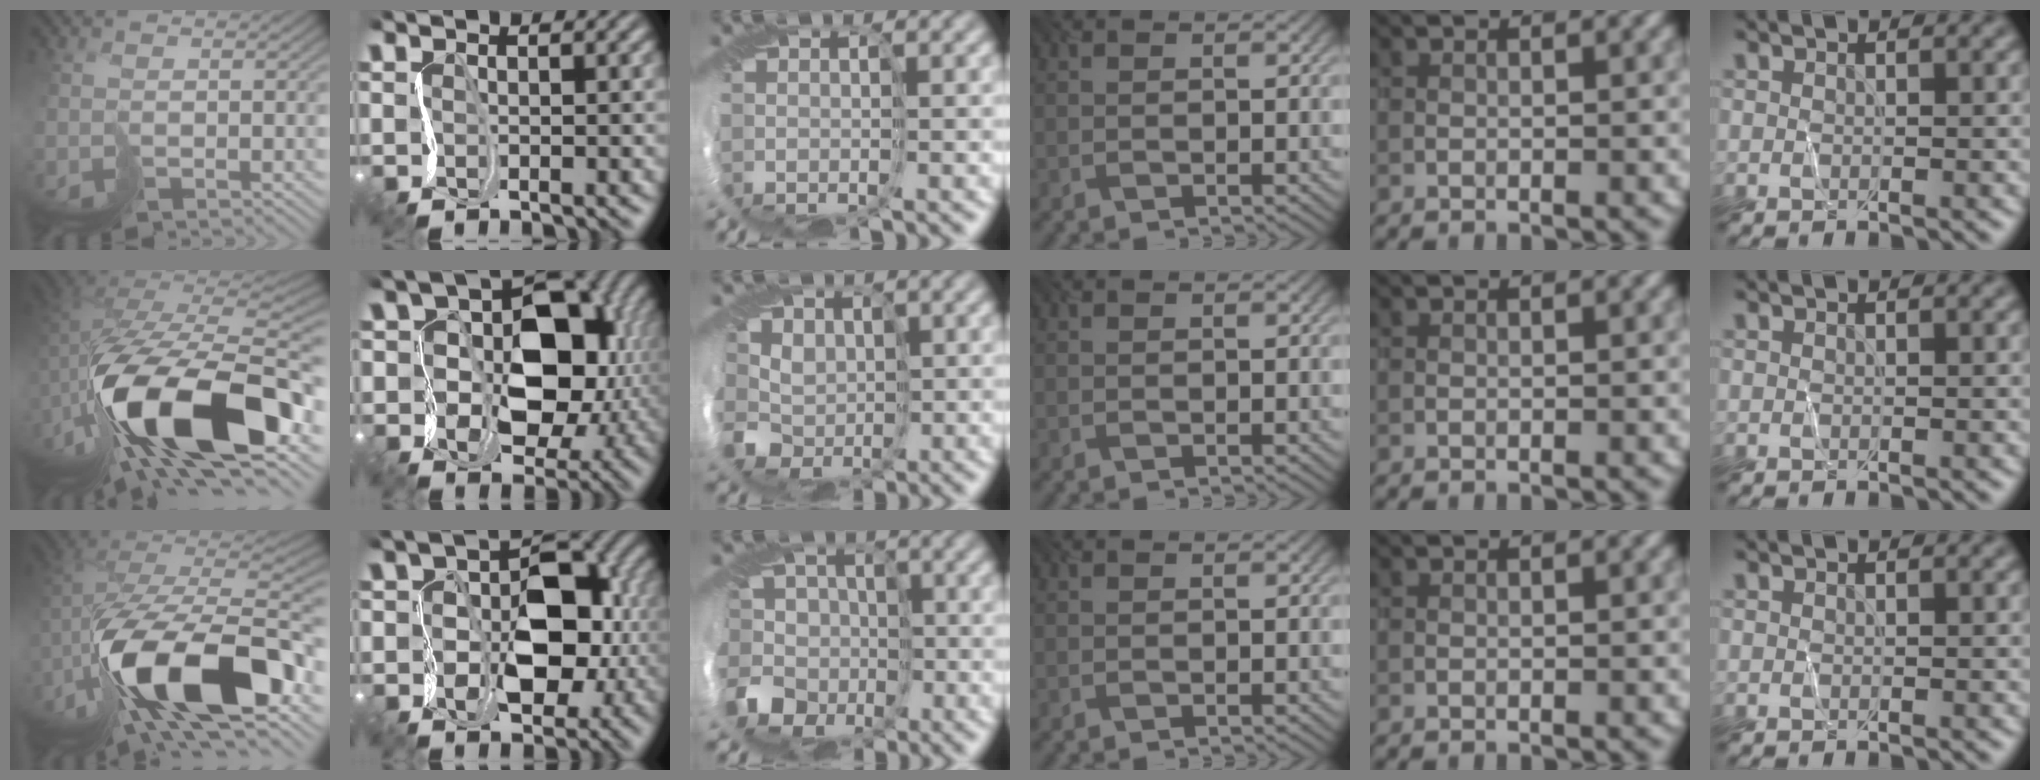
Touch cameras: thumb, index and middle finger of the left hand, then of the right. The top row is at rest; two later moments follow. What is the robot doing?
{"motion": "cut", "object": "receipt paper"}